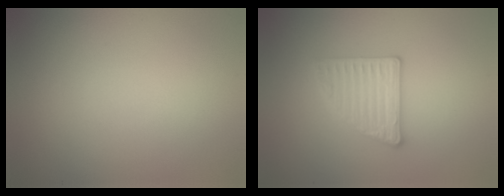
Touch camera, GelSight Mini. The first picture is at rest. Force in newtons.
{"total": 2.8, "press": 2.7, "slide": 0.5}